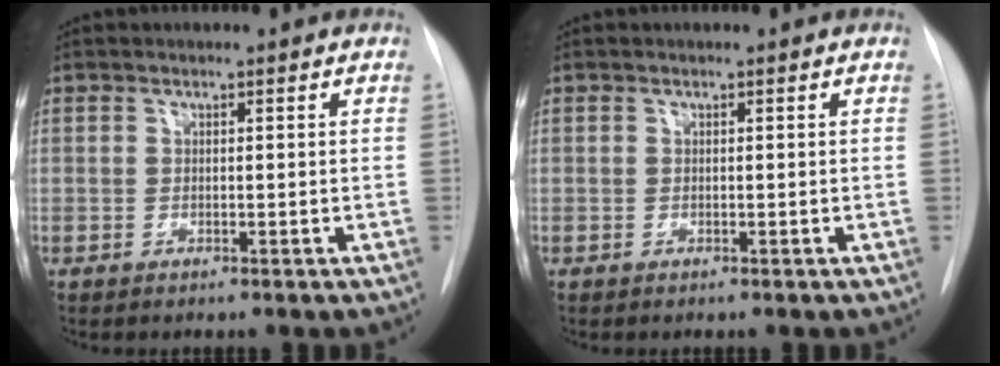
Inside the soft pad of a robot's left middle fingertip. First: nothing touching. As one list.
[{"total": 0.0}]